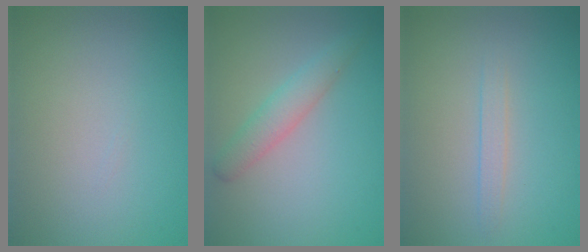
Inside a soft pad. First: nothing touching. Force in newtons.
{"total": 2.3, "press": 2.3, "slide": 0.2}
{"total": 1.2, "press": 1.2, "slide": 0.1}